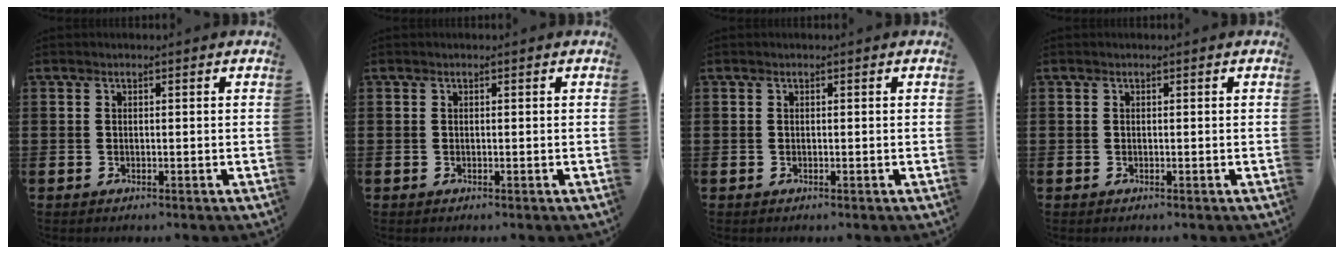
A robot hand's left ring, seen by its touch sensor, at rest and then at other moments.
{"total": 0.0}
{"total": 0.0}
{"total": 0.0}